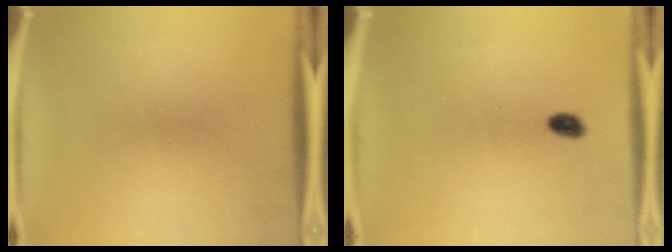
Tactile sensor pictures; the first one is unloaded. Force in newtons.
{"total": 1.9}